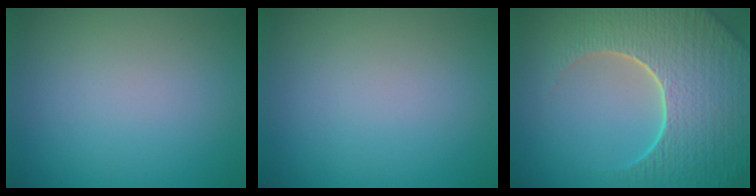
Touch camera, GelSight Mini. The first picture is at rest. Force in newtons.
{"total": 0.0}
{"total": 9.3, "press": 6.6, "slide": 6.5}